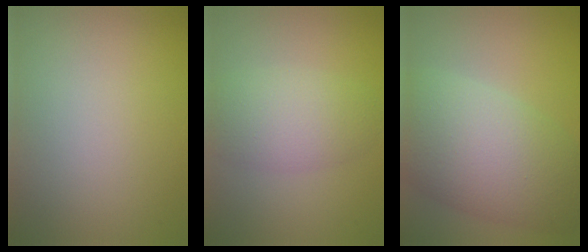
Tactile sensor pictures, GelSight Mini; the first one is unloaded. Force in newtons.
{"total": 4.3, "press": 4.3, "slide": 0.1}
{"total": 9.3, "press": 9.3, "slide": 0.5}